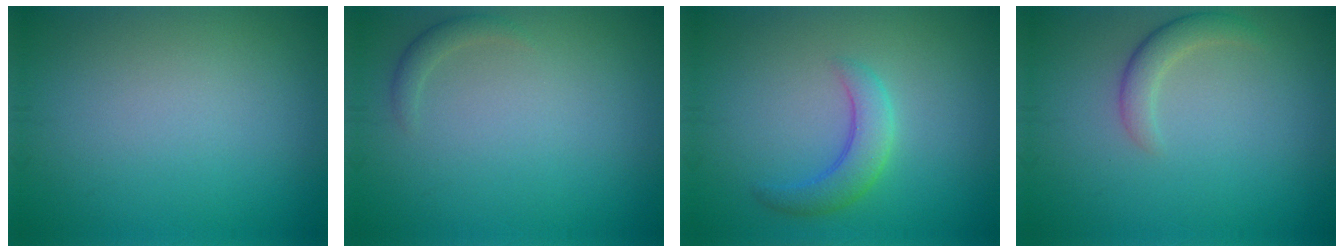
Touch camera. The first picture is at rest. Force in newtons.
{"total": 1.1, "press": 1.1, "slide": 0.0}
{"total": 2.9, "press": 2.9, "slide": 0.2}
{"total": 2.1, "press": 2.1, "slide": 0.1}